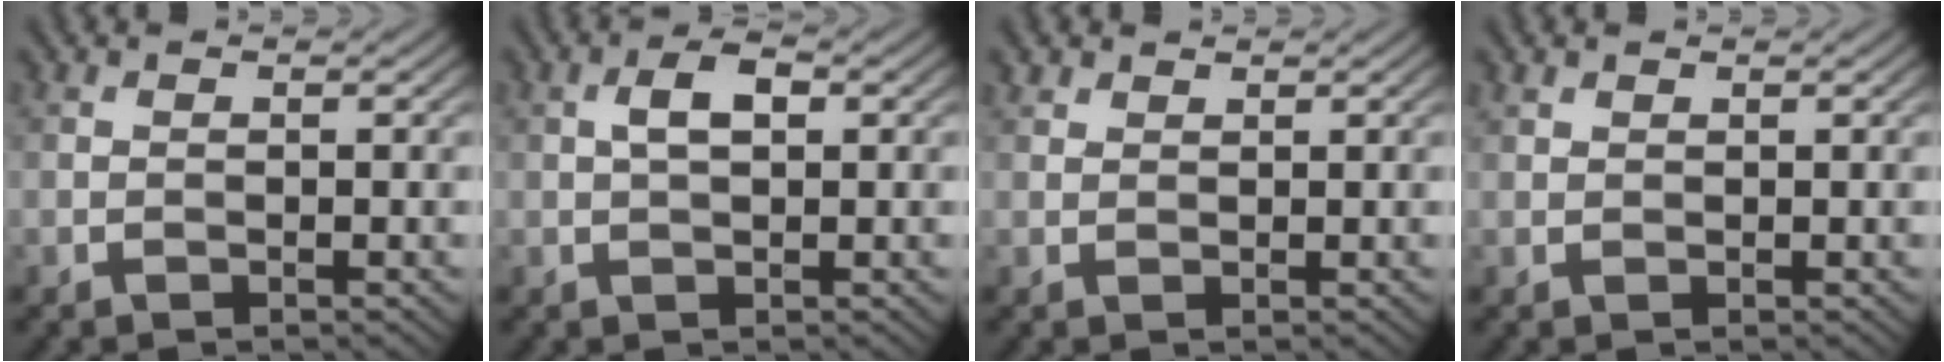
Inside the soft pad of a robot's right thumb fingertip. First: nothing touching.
{"total": 3.2, "force": [0.7, 1.5, 2.7], "torque": [-0.051, 0.006, 0.011]}
{"total": 1.4, "force": [1.2, 0.7, 0.3], "torque": [-0.007, 0.005, 0.026]}
{"total": 0.9, "force": [0.8, 0.4, 0.2], "torque": [-0.007, 0.001, 0.019]}